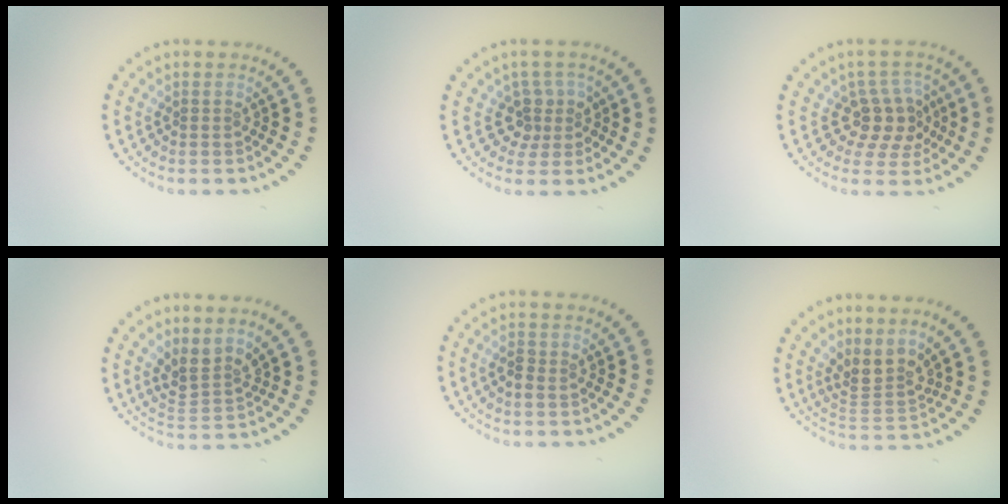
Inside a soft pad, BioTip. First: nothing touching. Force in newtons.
{"total": 2.7, "press": 2.0, "slide": 1.8}
{"total": 3.5, "press": 3.1, "slide": 1.6}
{"total": 2.7, "press": 2.0, "slide": 1.8}
{"total": 1.4, "press": 1.4, "slide": 0.1}
{"total": 3.0, "press": 2.2, "slide": 2.0}